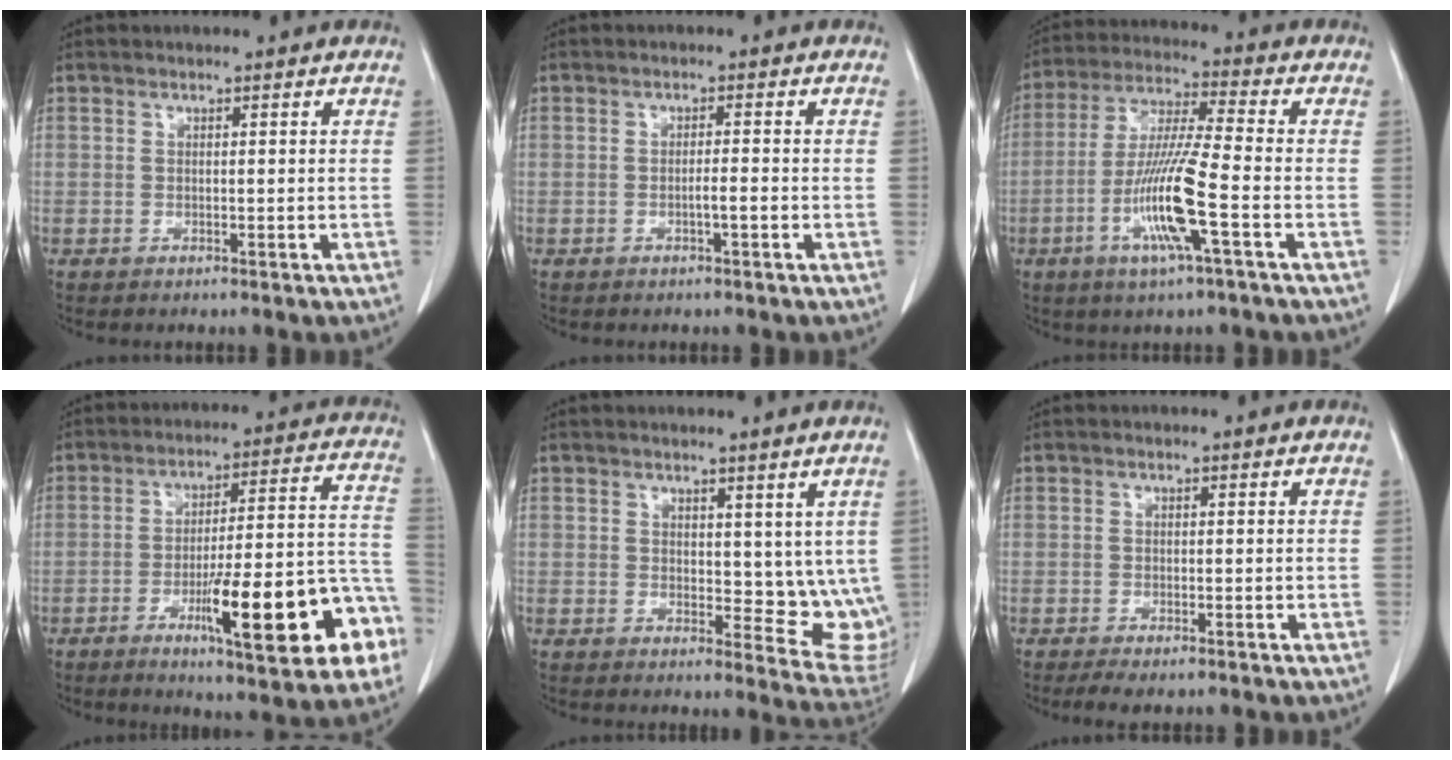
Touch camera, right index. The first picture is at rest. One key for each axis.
{"total": 1.5, "fx": -0.5, "fy": 0.0, "fz": 1.5, "tx": -0.023, "ty": 0.002, "tz": -0.006}
{"total": 12.2, "fx": -4.0, "fy": -0.1, "fz": 11.5, "tx": -0.232, "ty": -0.009, "tz": -0.078}
{"total": 20.0, "fx": -7.9, "fy": 2.8, "fz": 18.2, "tx": -0.206, "ty": 0.017, "tz": -0.102}
{"total": 7.9, "fx": 2.4, "fy": 4.3, "fz": 6.2, "tx": -0.053, "ty": -0.015, "tz": 0.038}
{"total": 2.3, "fx": -1.6, "fy": 0.7, "fz": 1.4, "tx": -0.028, "ty": -0.006, "tz": -0.025}